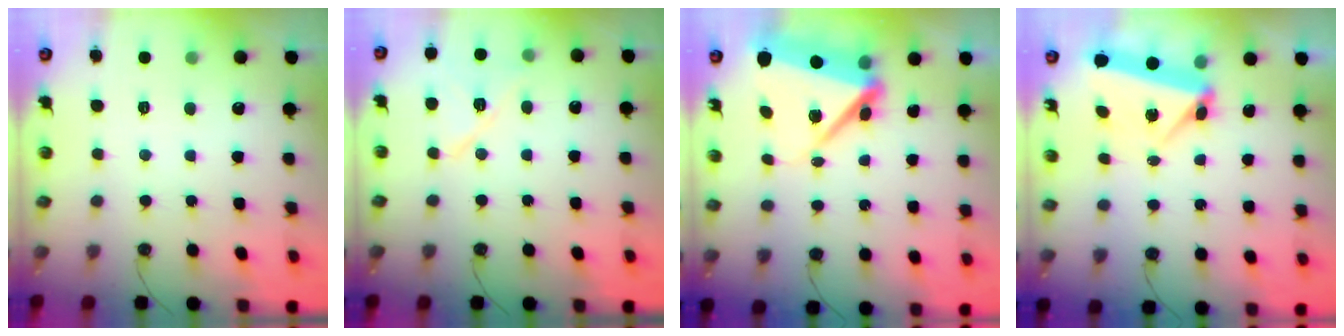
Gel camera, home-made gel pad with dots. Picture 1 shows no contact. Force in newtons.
{"total": 10.1, "press": 8.4, "slide": 5.6}
{"total": 11.0, "press": 10.8, "slide": 1.8}
{"total": 5.6, "press": 5.5, "slide": 0.6}